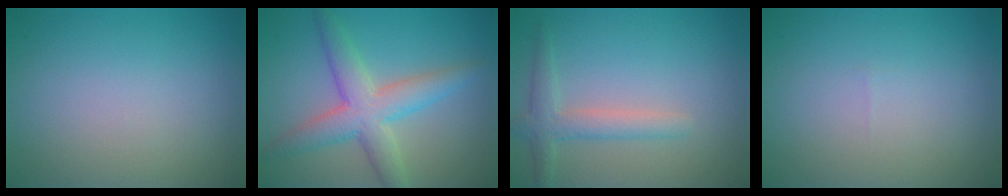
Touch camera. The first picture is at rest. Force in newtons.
{"total": 5.4, "press": 5.4, "slide": 0.2}
{"total": 2.6, "press": 2.6, "slide": 0.2}
{"total": 0.0}